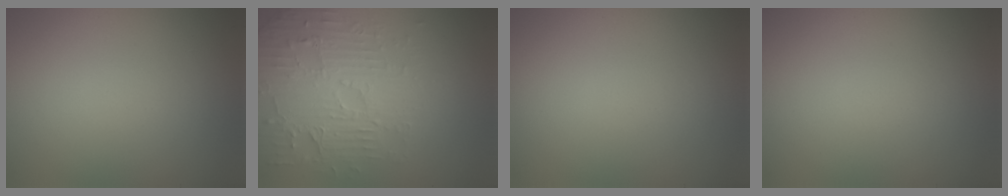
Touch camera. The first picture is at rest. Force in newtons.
{"total": 4.3, "press": 3.7, "slide": 2.1}
{"total": 0.0}
{"total": 0.0}